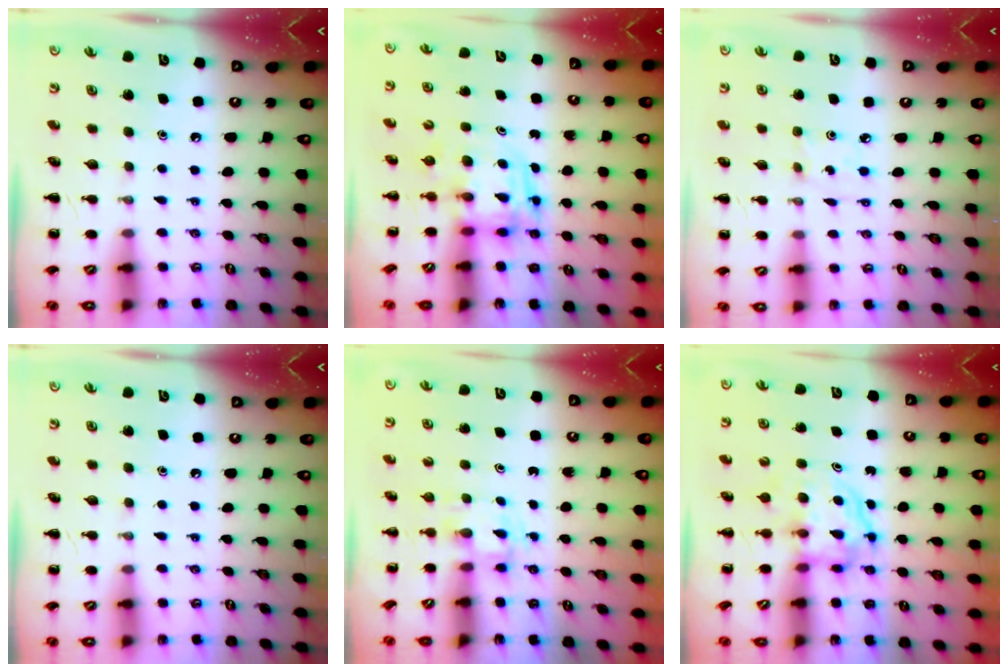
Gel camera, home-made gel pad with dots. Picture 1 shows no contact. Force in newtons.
{"total": 3.8, "press": 3.7, "slide": 0.7}
{"total": 1.7, "press": 1.6, "slide": 0.6}
{"total": 0.0}
{"total": 3.0, "press": 2.8, "slide": 1.1}
{"total": 3.7, "press": 3.7, "slide": 0.2}